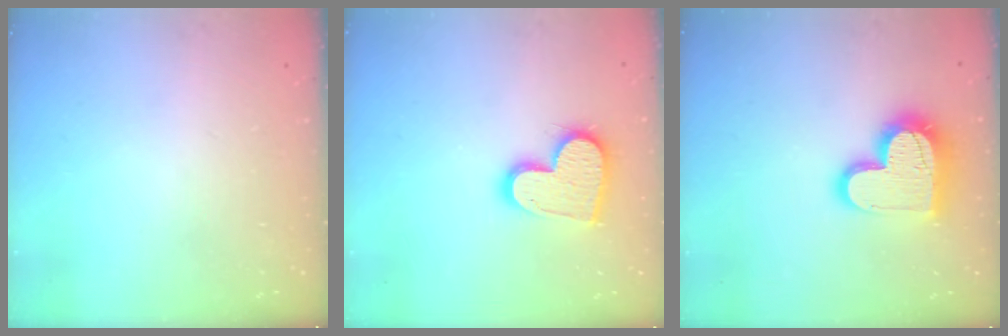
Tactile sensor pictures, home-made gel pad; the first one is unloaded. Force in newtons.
{"total": 14.9, "press": 14.9, "slide": 1.0}
{"total": 17.0, "press": 16.9, "slide": 1.1}